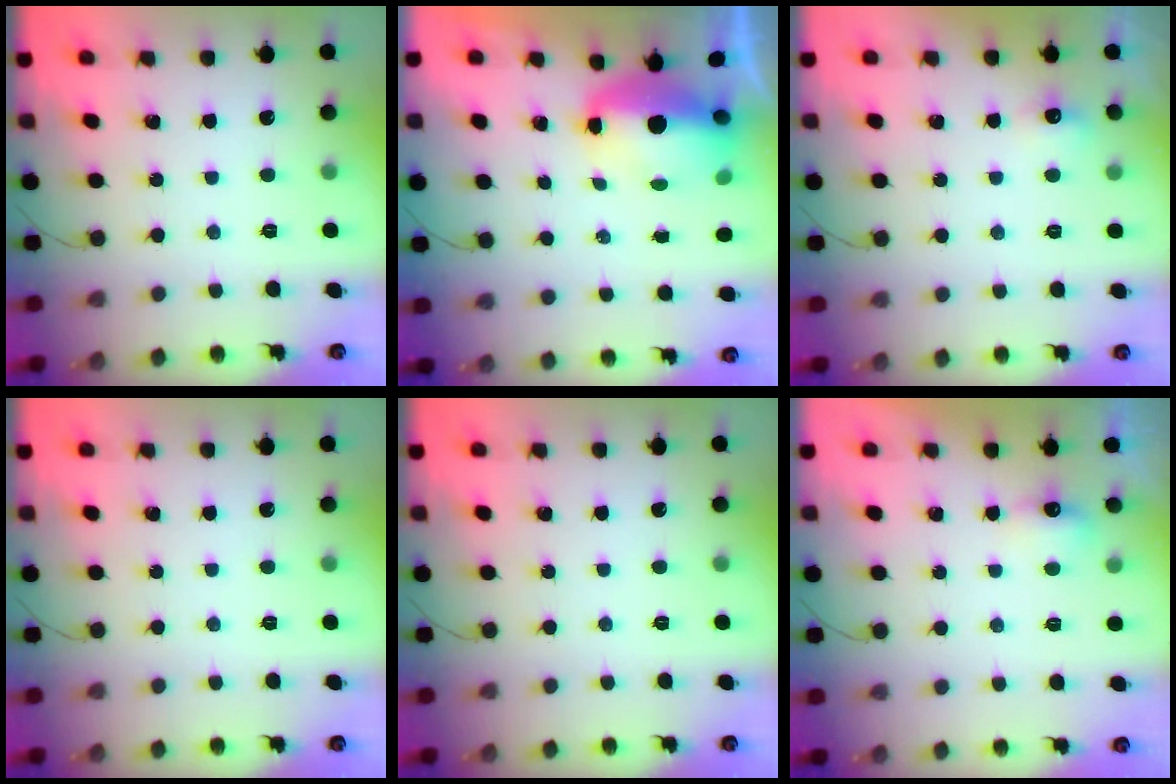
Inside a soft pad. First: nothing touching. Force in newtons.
{"total": 7.0, "press": 6.9, "slide": 0.8}
{"total": 7.0, "press": 4.3, "slide": 5.6}
{"total": 0.0}
{"total": 0.0}
{"total": 5.1, "press": 5.0, "slide": 1.0}